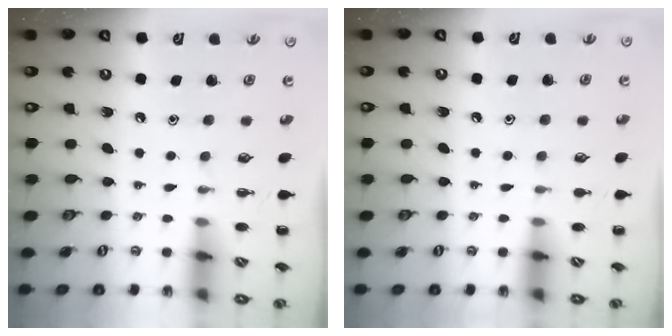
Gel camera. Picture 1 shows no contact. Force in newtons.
{"total": 4.5, "press": 4.3, "slide": 1.5}